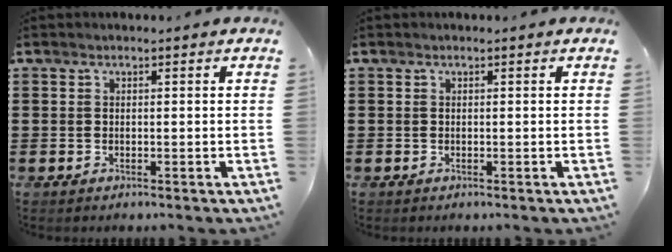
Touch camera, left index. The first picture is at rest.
{"total": 0.0}